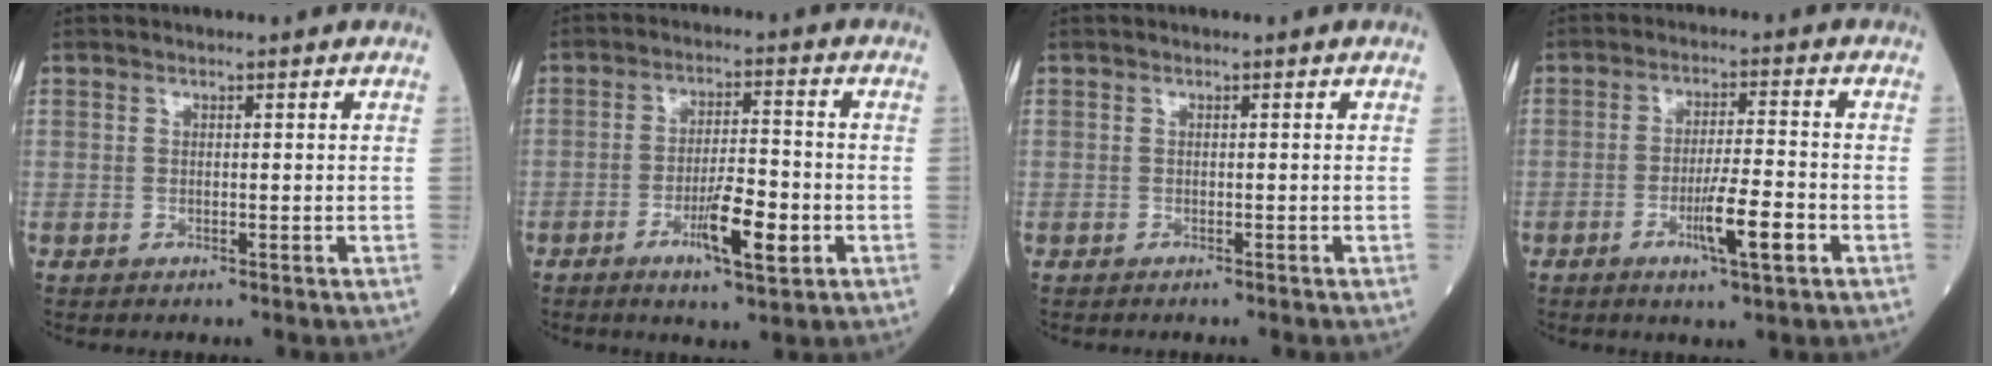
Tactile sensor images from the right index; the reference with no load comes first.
{"total": 7.7, "force": [-2.9, 1.3, 7.0], "torque": [-0.126, -0.004, -0.044]}
{"total": 1.0, "force": [-0.9, -0.1, 0.5], "torque": [-0.005, 0.002, -0.009]}
{"total": 6.9, "force": [-2.8, 0.3, 6.3], "torque": [-0.111, -0.008, -0.046]}